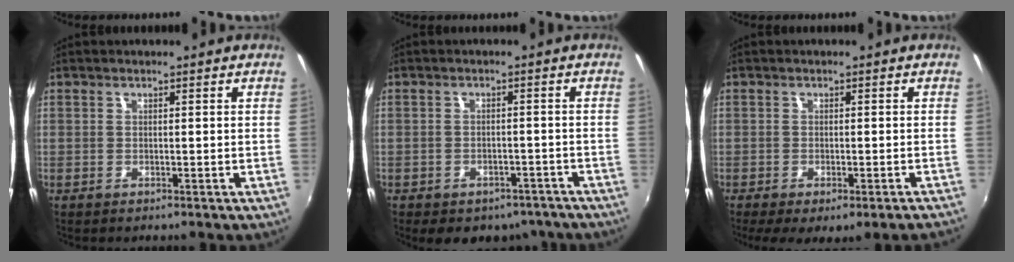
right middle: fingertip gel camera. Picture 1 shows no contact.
{"total": 11.3, "force": [-8.3, 6.3, 4.5], "torque": [-0.097, -0.005, -0.095]}
{"total": 6.8, "force": [-4.7, 1.2, 4.8], "torque": [-0.083, -0.033, -0.063]}